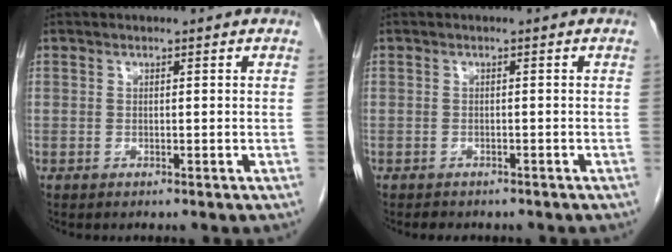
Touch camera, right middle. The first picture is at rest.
{"total": 2.6, "force": [-2.2, 1.1, 0.9], "torque": [-0.020, -0.005, -0.024]}